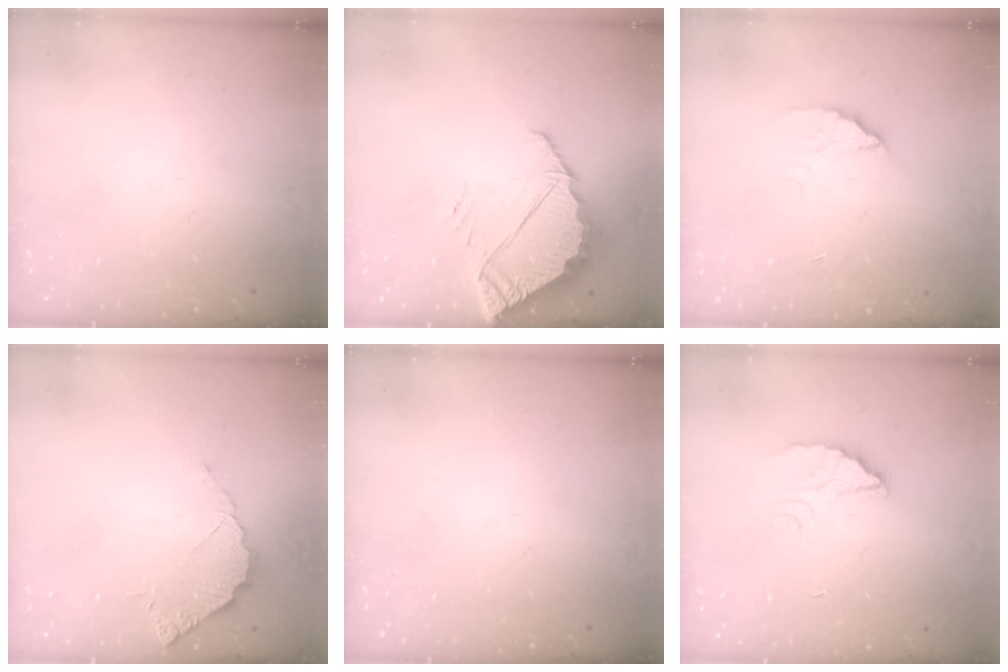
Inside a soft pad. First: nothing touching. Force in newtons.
{"total": 4.5, "press": 4.5, "slide": 0.3}
{"total": 1.8, "press": 1.8, "slide": 0.1}
{"total": 4.0, "press": 4.0, "slide": 0.3}
{"total": 0.0}
{"total": 2.6, "press": 2.6, "slide": 0.1}